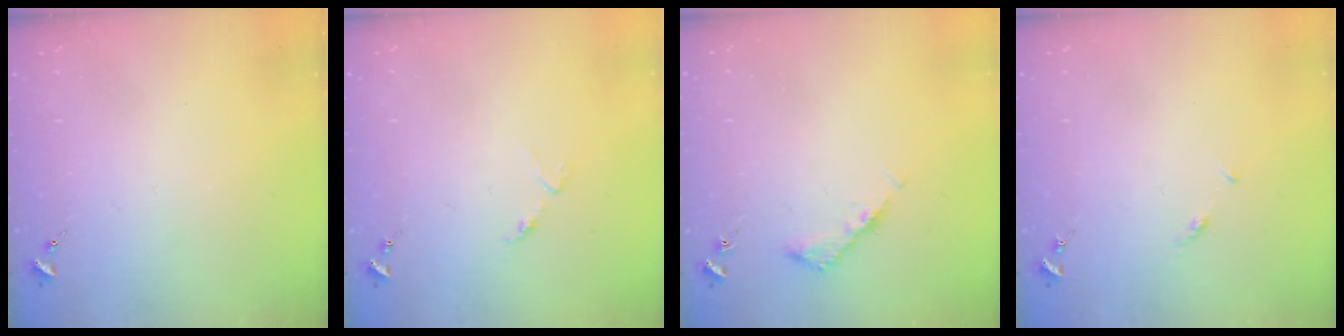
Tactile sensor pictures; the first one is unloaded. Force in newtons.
{"total": 3.1, "press": 3.0, "slide": 0.5}
{"total": 5.0, "press": 4.9, "slide": 0.8}
{"total": 3.9, "press": 3.8, "slide": 0.5}